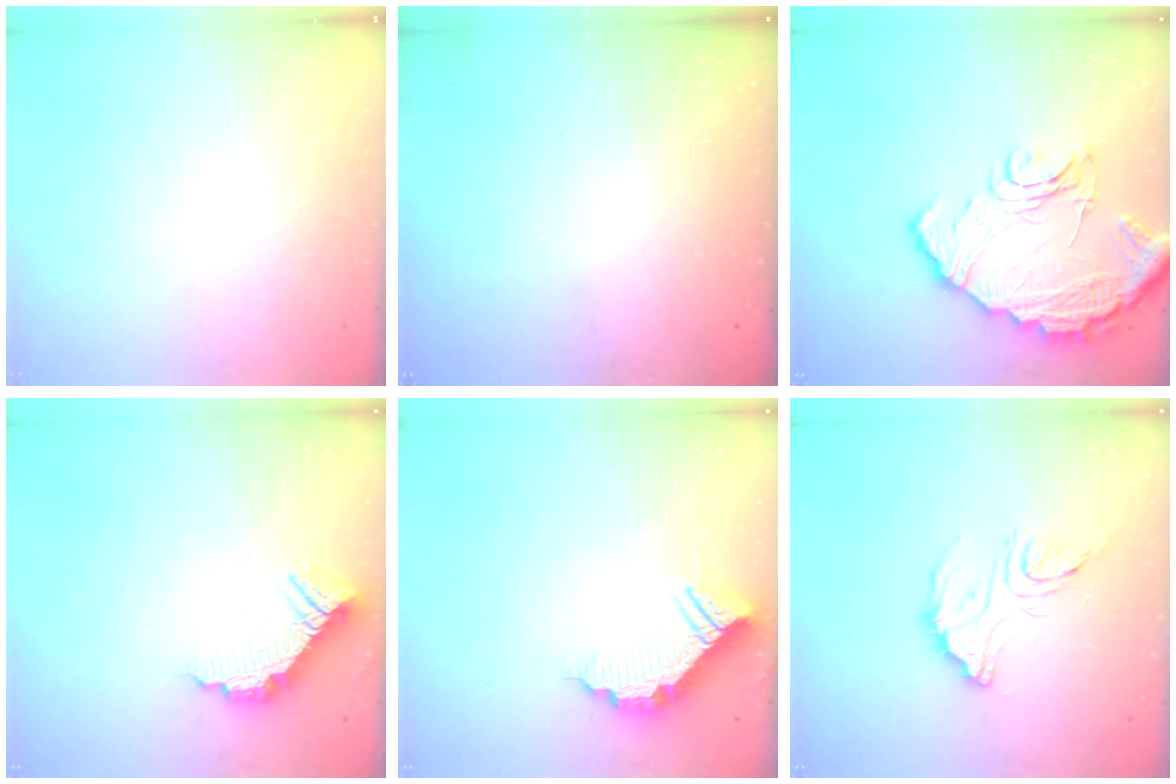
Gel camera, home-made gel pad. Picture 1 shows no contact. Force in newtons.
{"total": 2.9, "press": 2.9, "slide": 0.2}
{"total": 17.5, "press": 17.5, "slide": 1.1}
{"total": 11.6, "press": 11.6, "slide": 0.8}
{"total": 10.1, "press": 10.1, "slide": 0.7}
{"total": 15.3, "press": 15.2, "slide": 1.2}